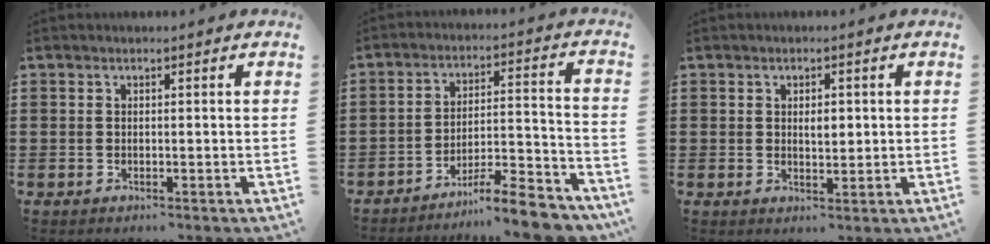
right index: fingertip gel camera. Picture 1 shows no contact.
{"total": 9.0, "force": [-8.1, 0.8, 4.0], "torque": [-0.050, 0.019, -0.153]}
{"total": 2.2, "force": [0.4, 1.1, 1.9], "torque": [-0.031, 0.003, 0.004]}